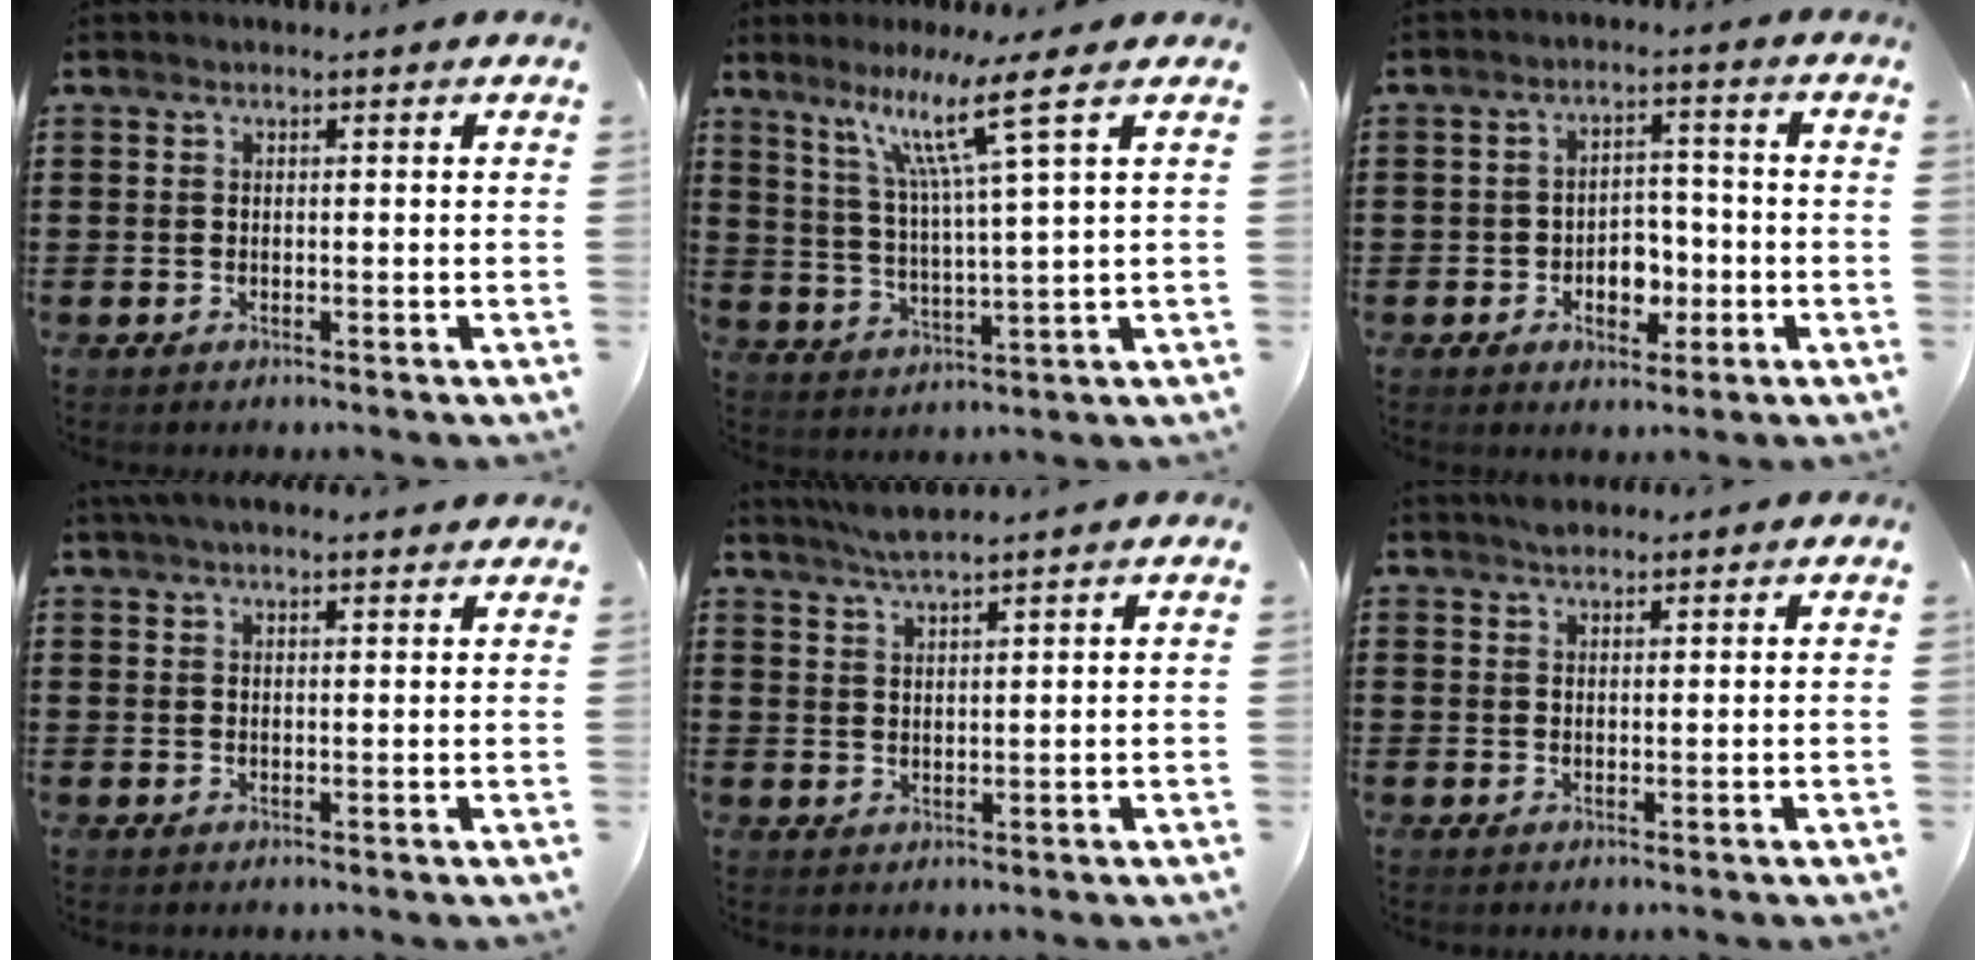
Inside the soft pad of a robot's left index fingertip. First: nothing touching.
{"total": 9.7, "force": [5.8, -0.6, 7.8], "torque": [-0.168, -0.011, 0.094]}
{"total": 4.6, "force": [-1.8, 3.3, 2.7], "torque": [-0.045, 0.007, -0.037]}
{"total": 2.8, "force": [2.5, 0.3, 1.4], "torque": [-0.031, 0.004, 0.046]}
{"total": 3.4, "force": [3.1, 0.0, 1.5], "torque": [-0.036, -0.003, 0.056]}
{"total": 1.8, "force": [1.6, 0.6, 0.5], "torque": [-0.013, 0.001, 0.031]}